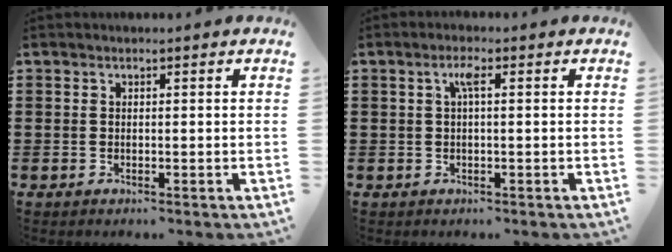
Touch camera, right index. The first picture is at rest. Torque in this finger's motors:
{"motor_torque": [0.50, -0.21, 0.12, 0.06]}